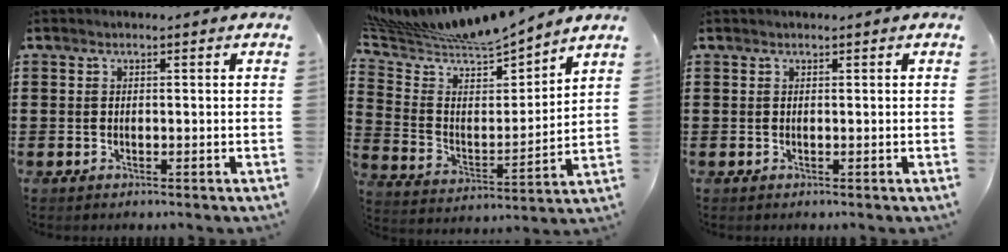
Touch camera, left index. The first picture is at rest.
{"total": 7.7, "force": [7.7, 0.1, 0.5], "torque": [-0.054, -0.069, 0.130]}
{"total": 0.0}